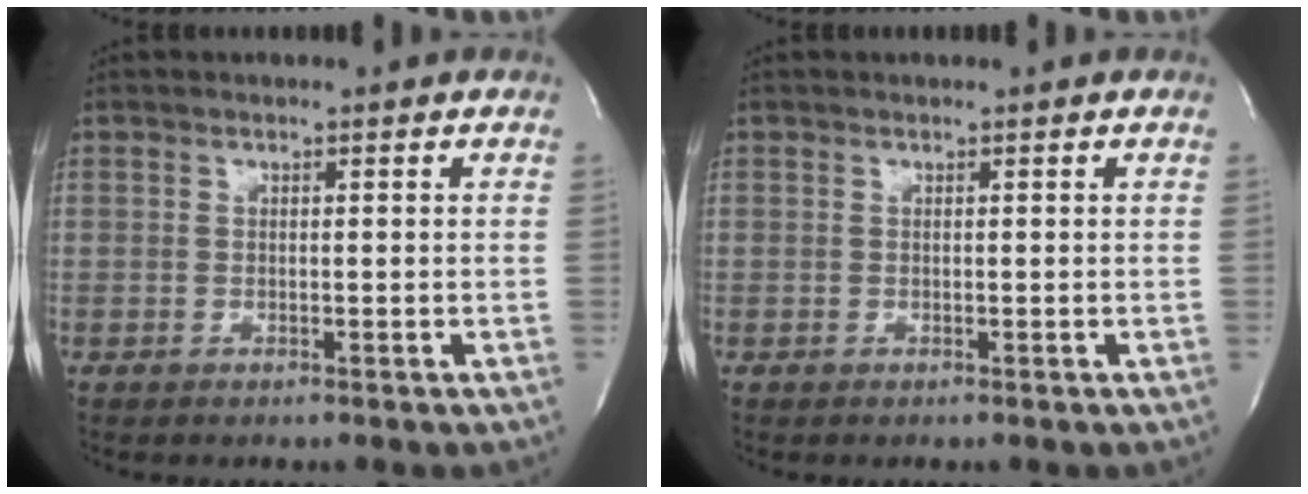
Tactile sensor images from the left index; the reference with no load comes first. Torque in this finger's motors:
{"motor_torque": [0.01, -0.01, 0.00, 0.00]}